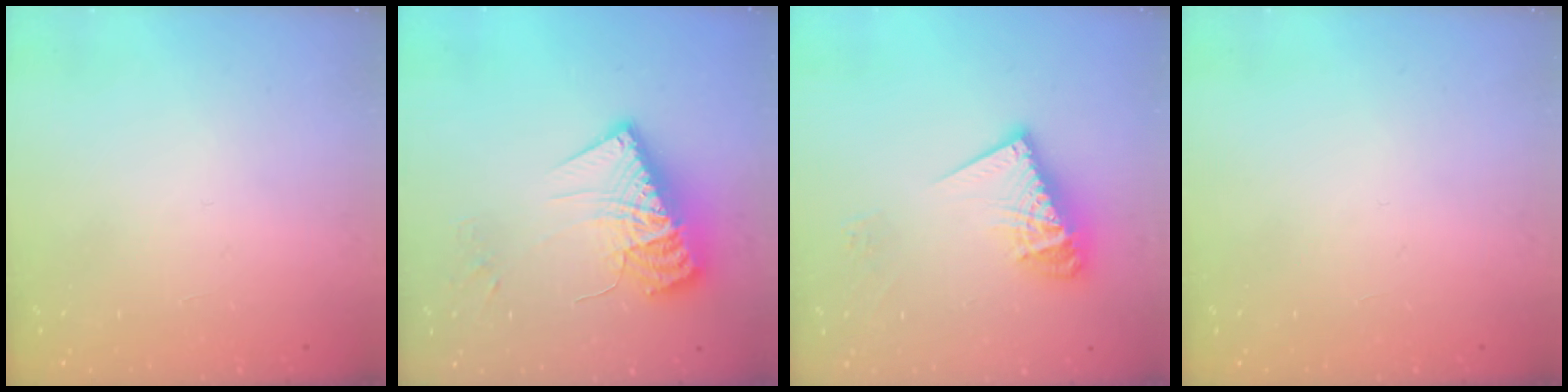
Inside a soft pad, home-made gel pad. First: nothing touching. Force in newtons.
{"total": 18.3, "press": 18.2, "slide": 1.2}
{"total": 12.6, "press": 12.5, "slide": 1.1}
{"total": 0.0}